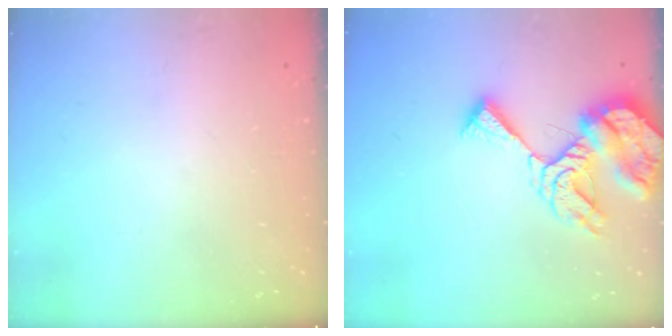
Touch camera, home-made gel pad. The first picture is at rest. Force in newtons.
{"total": 12.1, "press": 12.0, "slide": 1.4}